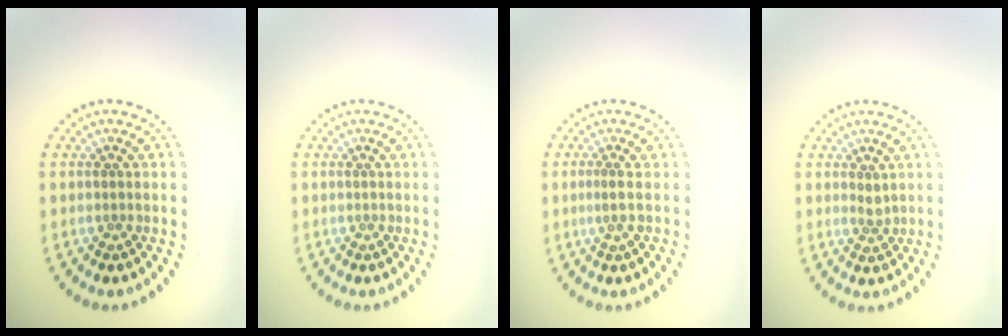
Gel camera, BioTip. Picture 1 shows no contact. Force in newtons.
{"total": 0.0}
{"total": 0.9, "press": 0.6, "slide": 0.6}
{"total": 0.9, "press": 0.7, "slide": 0.7}